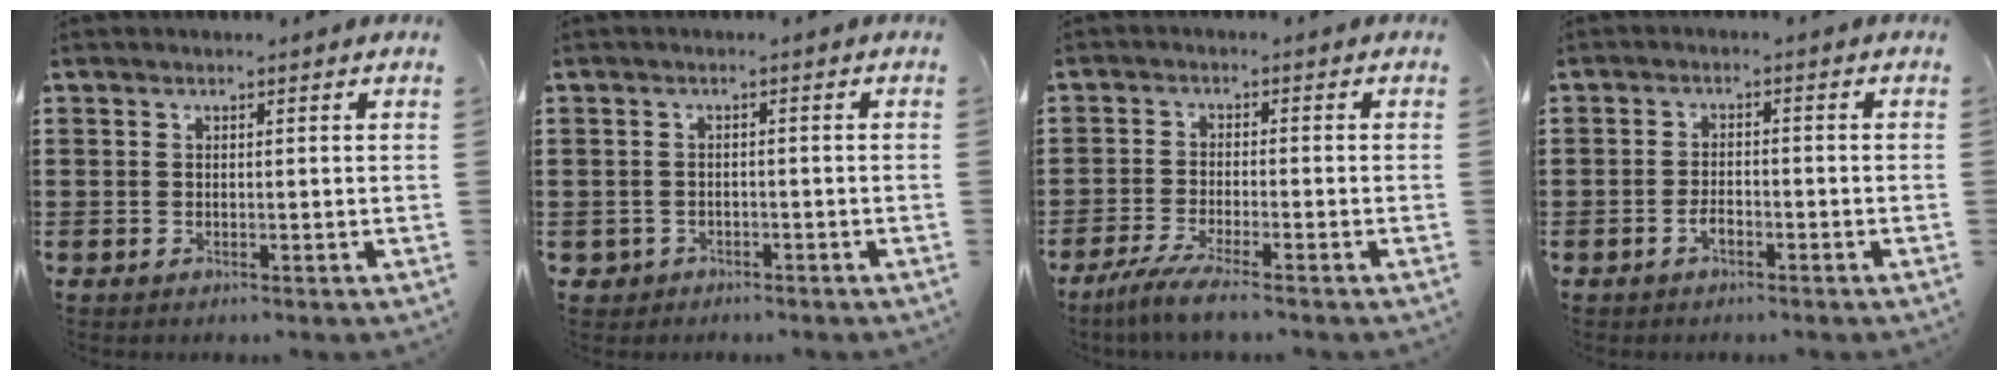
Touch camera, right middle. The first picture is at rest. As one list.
[{"total": 1.2, "force": [-0.9, 0.8, 0.0], "torque": [-0.005, 0.000, -0.022]}, {"total": 4.0, "force": [-3.3, -0.3, 2.3], "torque": [-0.060, -0.019, -0.066]}, {"total": 2.1, "force": [-1.2, 0.9, 1.4], "torque": [-0.028, 0.002, -0.024]}]